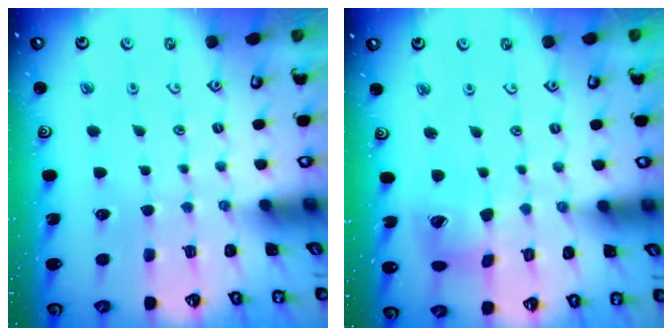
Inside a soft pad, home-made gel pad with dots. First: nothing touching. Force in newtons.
{"total": 11.9, "press": 11.8, "slide": 1.4}